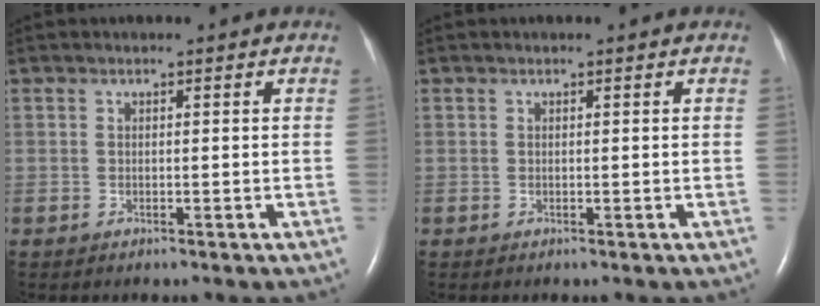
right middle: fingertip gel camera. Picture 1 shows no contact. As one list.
[{"total": 0.0}]